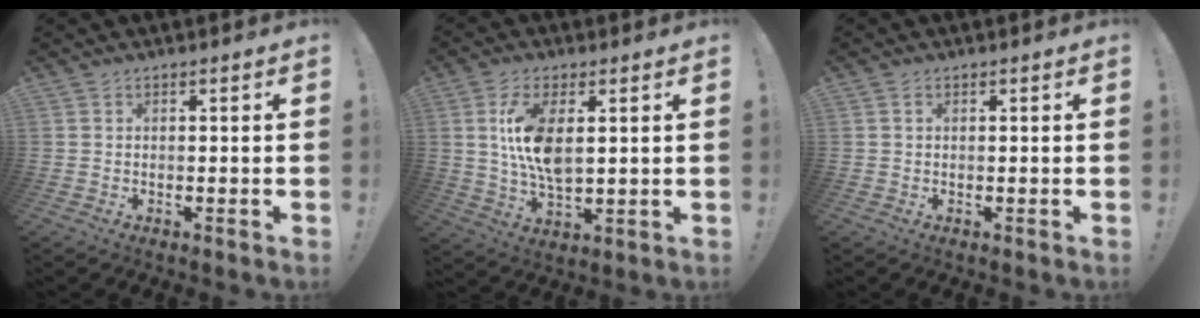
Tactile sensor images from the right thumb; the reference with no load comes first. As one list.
[{"total": 11.7, "force": [2.6, 5.4, 10.0], "torque": [-0.188, -0.022, 0.039]}, {"total": 0.7, "force": [0.2, 0.5, 0.4], "torque": [-0.009, 0.003, 0.005]}]